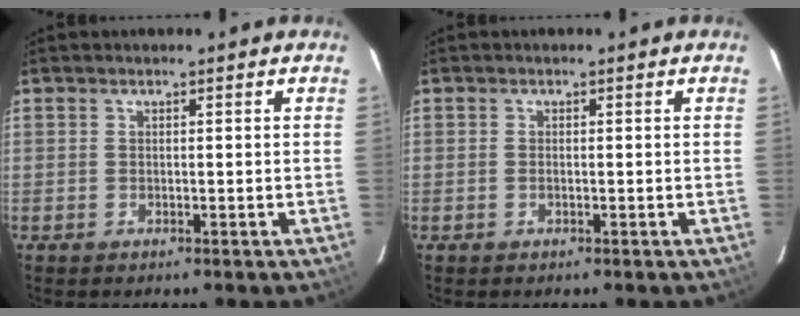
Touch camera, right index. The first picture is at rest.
{"total": 0.6, "force": [-0.2, 0.3, 0.5], "torque": [-0.011, 0.000, -0.005]}